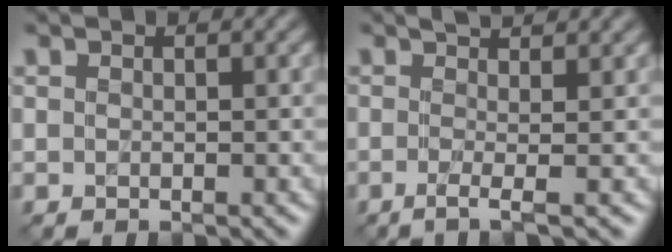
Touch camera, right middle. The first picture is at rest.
{"total": 3.8, "force": [0.1, 1.0, 3.6], "torque": [-0.044, 0.006, -0.014]}